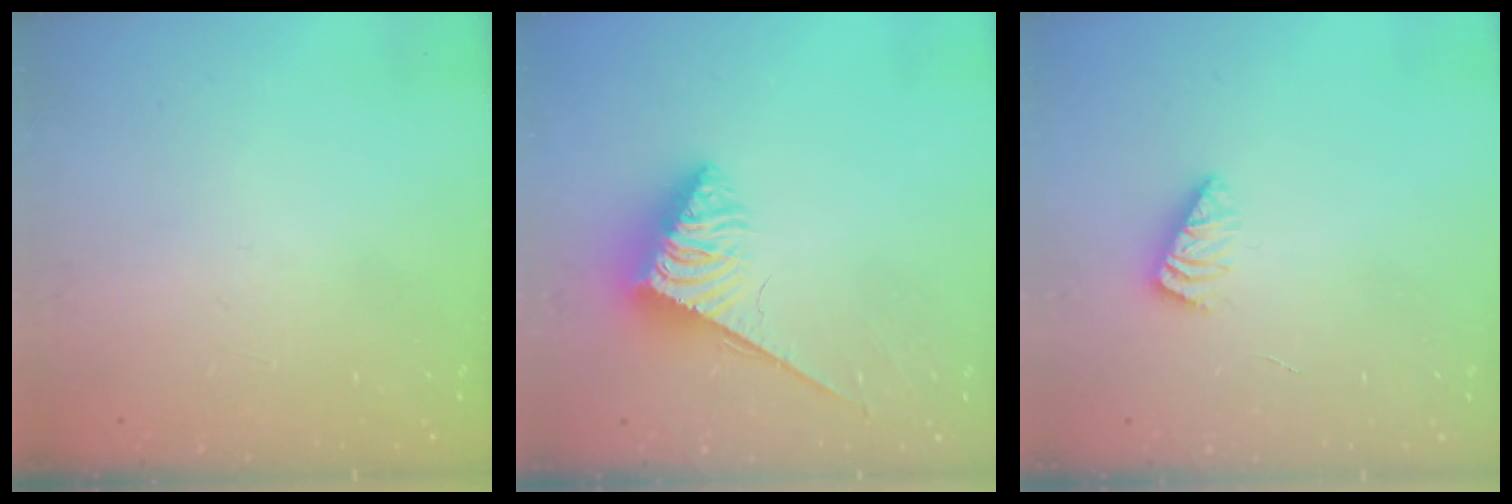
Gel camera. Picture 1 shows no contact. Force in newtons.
{"total": 3.9, "press": 3.9, "slide": 0.5}
{"total": 2.8, "press": 2.8, "slide": 0.4}